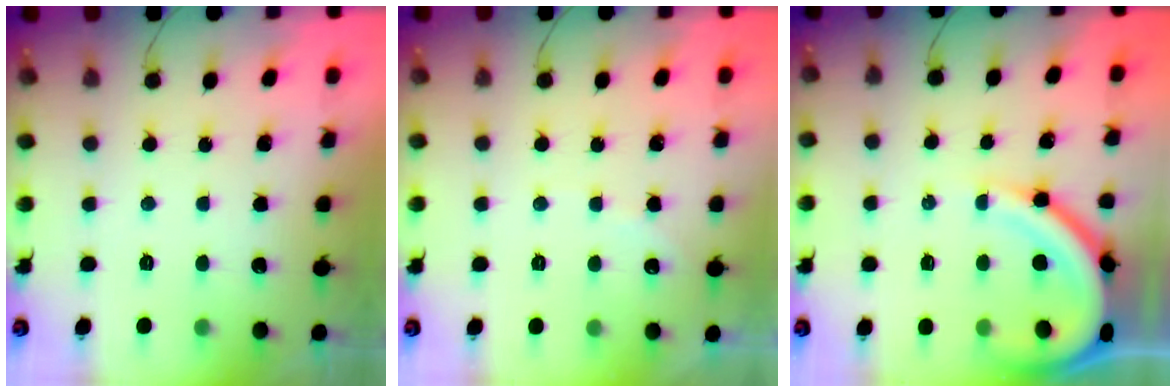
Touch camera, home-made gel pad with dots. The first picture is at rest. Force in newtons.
{"total": 2.8, "press": 2.8, "slide": 0.5}
{"total": 12.4, "press": 12.3, "slide": 1.1}